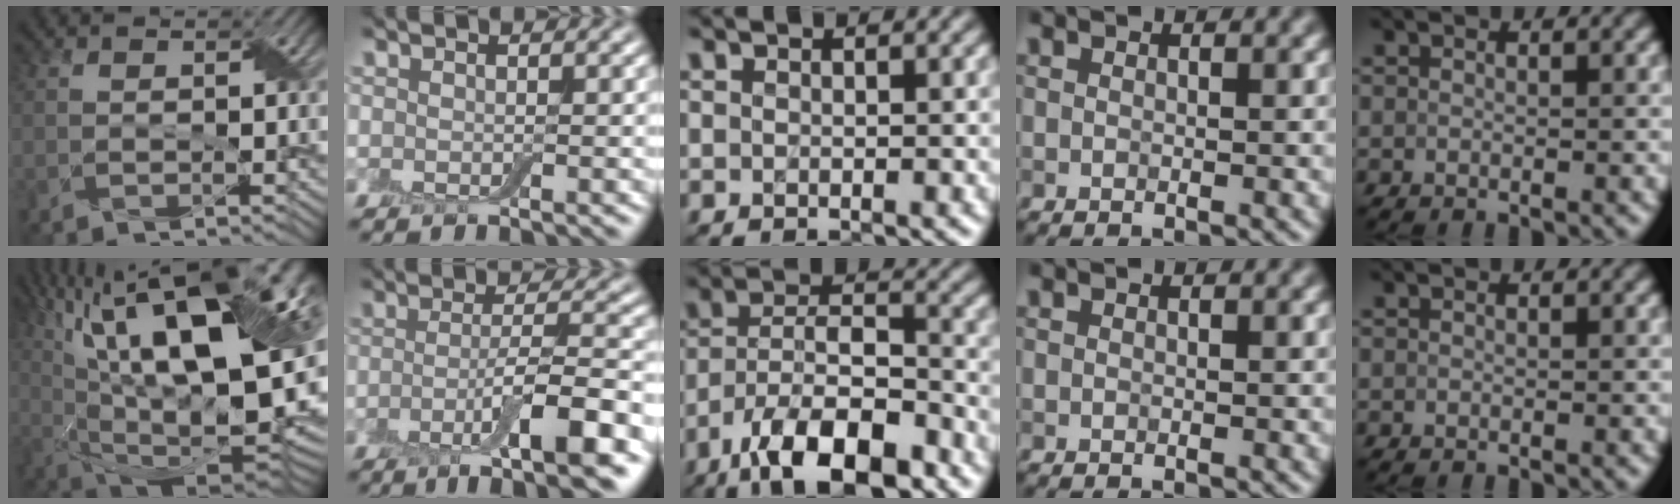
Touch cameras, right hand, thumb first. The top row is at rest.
{"thumb": {"total": 23.8, "force": [7.8, 10.3, 20.0], "torque": [-0.328, 0.058, 0.148]}, "index": {"total": 8.2, "force": [-3.3, 1.4, 7.3], "torque": [-0.114, 0.007, -0.060]}, "middle": {"total": 11.6, "force": [-7.3, 4.6, 7.7], "torque": [-0.135, 0.006, -0.137]}}